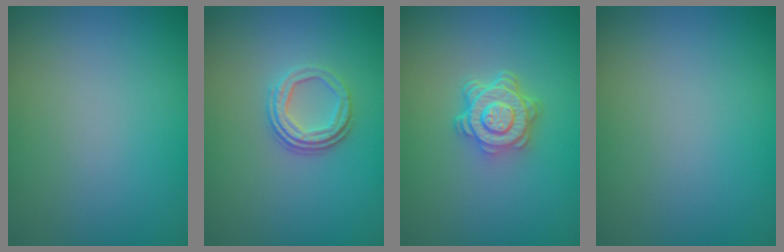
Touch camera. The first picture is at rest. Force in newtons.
{"total": 3.0, "press": 2.4, "slide": 1.9}
{"total": 4.7, "press": 3.6, "slide": 3.1}
{"total": 0.0}